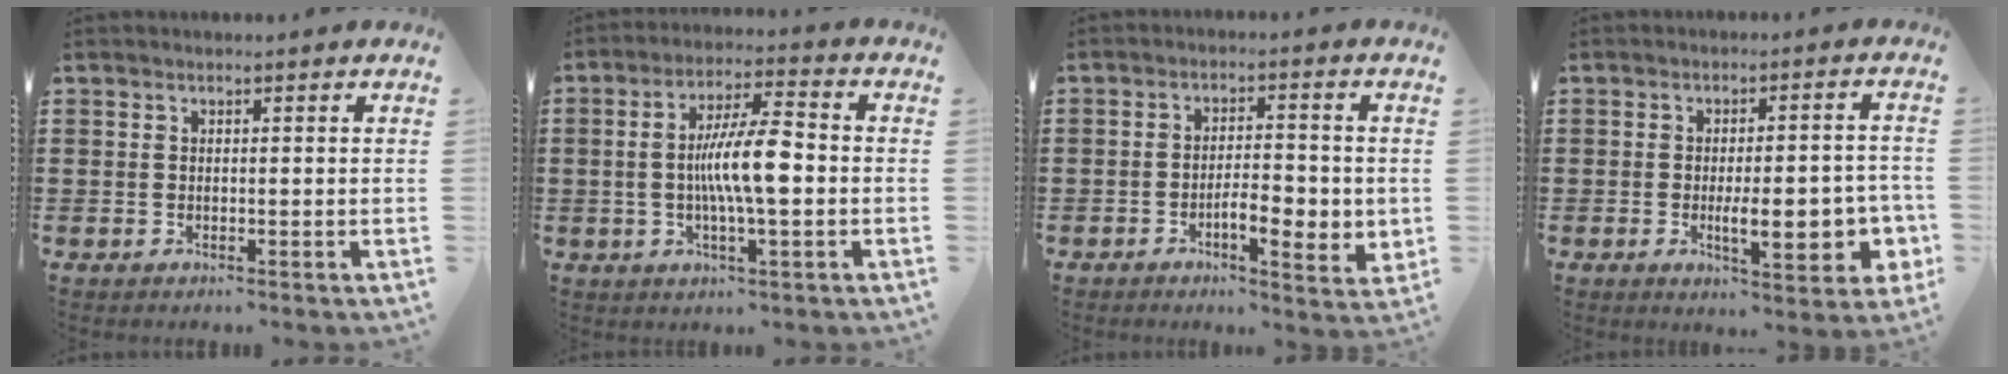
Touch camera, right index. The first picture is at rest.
{"total": 9.3, "force": [-0.7, 1.9, 9.1], "torque": [-0.173, 0.001, -0.017]}
{"total": 5.7, "force": [-1.7, 2.3, 4.9], "torque": [-0.077, 0.003, -0.031]}
{"total": 9.1, "force": [-1.9, 3.0, 8.4], "torque": [-0.110, -0.008, -0.028]}